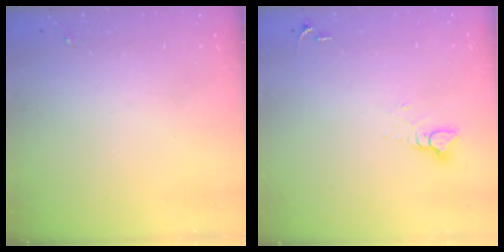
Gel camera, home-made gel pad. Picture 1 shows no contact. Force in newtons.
{"total": 3.7, "press": 3.7, "slide": 0.1}